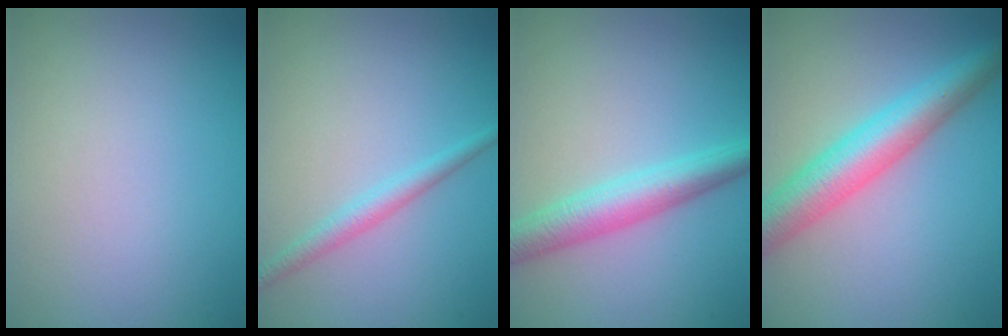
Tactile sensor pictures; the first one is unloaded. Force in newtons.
{"total": 1.8, "press": 1.8, "slide": 0.1}
{"total": 4.3, "press": 4.3, "slide": 0.2}
{"total": 5.8, "press": 5.8, "slide": 0.3}